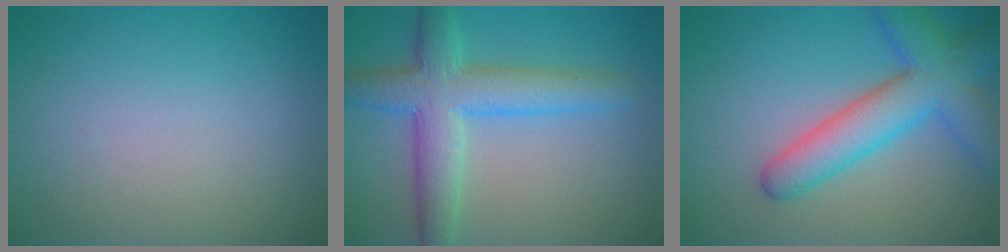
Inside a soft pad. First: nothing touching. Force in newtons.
{"total": 6.4, "press": 6.4, "slide": 0.1}
{"total": 7.0, "press": 7.0, "slide": 0.3}